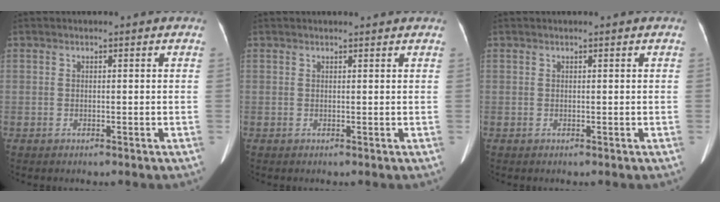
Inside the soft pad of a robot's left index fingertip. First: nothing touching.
{"total": 2.3, "force": [2.2, 0.1, 0.5], "torque": [-0.008, 0.015, 0.027]}
{"total": 0.0}